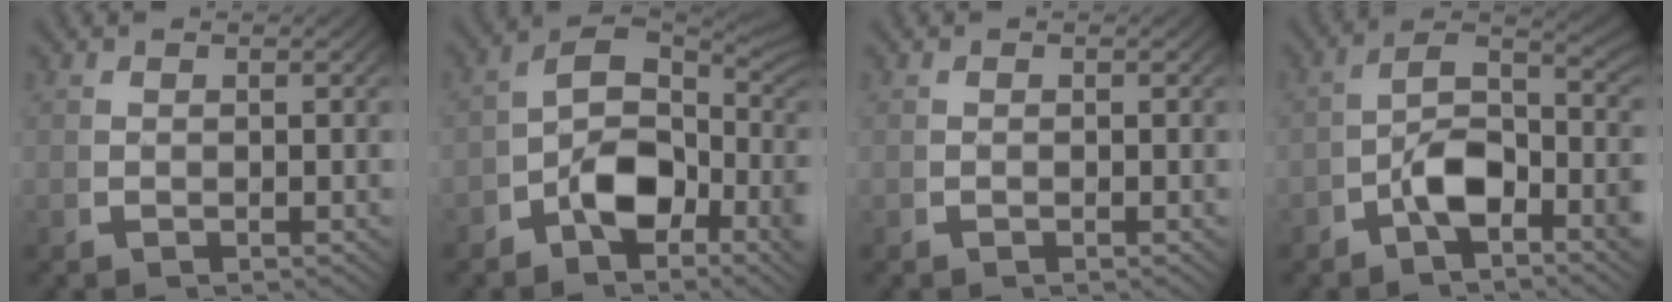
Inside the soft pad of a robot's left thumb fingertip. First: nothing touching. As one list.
[{"total": 7.8, "force": [-0.3, 5.2, 5.8], "torque": [-0.104, -0.019, -0.011]}, {"total": 0.0}, {"total": 6.3, "force": [-1.0, 3.8, 4.9], "torque": [-0.092, -0.014, -0.019]}]